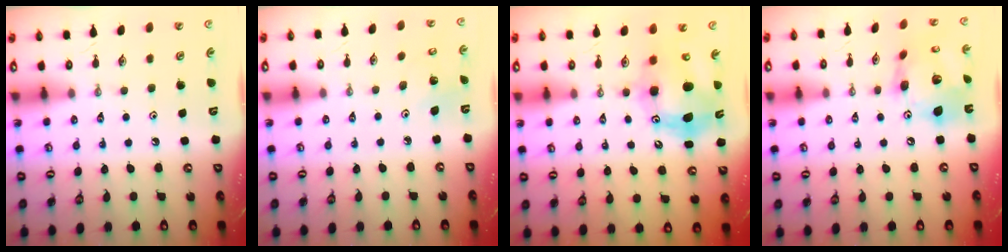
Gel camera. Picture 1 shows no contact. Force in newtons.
{"total": 2.0, "press": 2.0, "slide": 0.1}
{"total": 12.7, "press": 12.4, "slide": 2.7}
{"total": 17.0, "press": 16.9, "slide": 1.9}